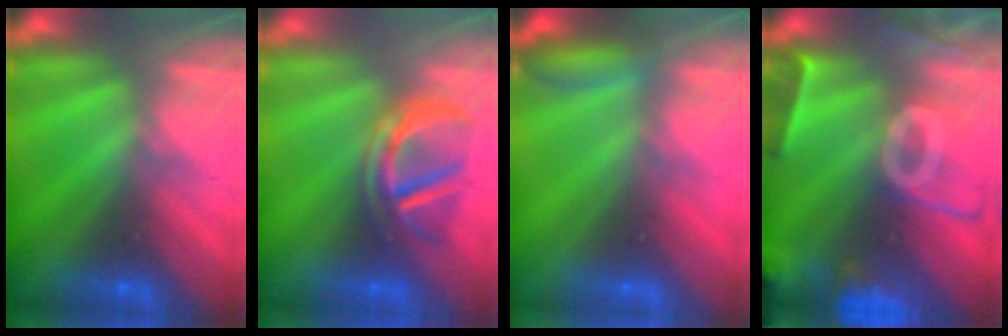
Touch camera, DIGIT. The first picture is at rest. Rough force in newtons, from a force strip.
{"total": 3.8}
{"total": 2.6}
{"total": 9.6}